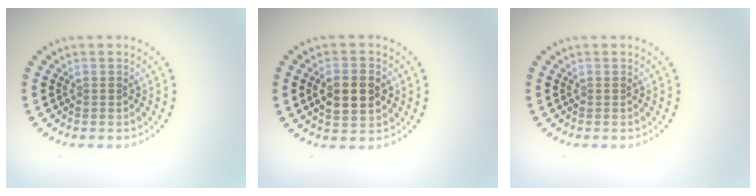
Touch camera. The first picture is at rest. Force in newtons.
{"total": 4.5, "press": 4.5, "slide": 0.3}
{"total": 0.0}